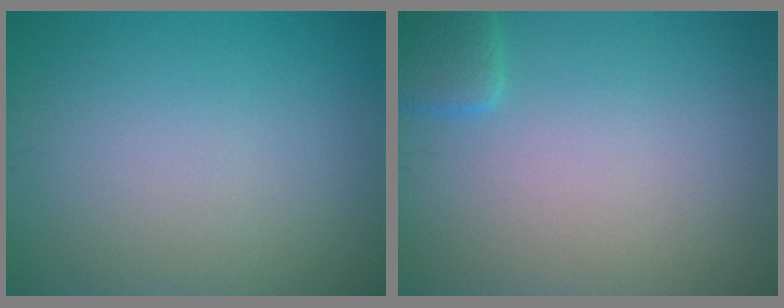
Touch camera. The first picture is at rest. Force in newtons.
{"total": 2.0, "press": 2.0, "slide": 0.3}